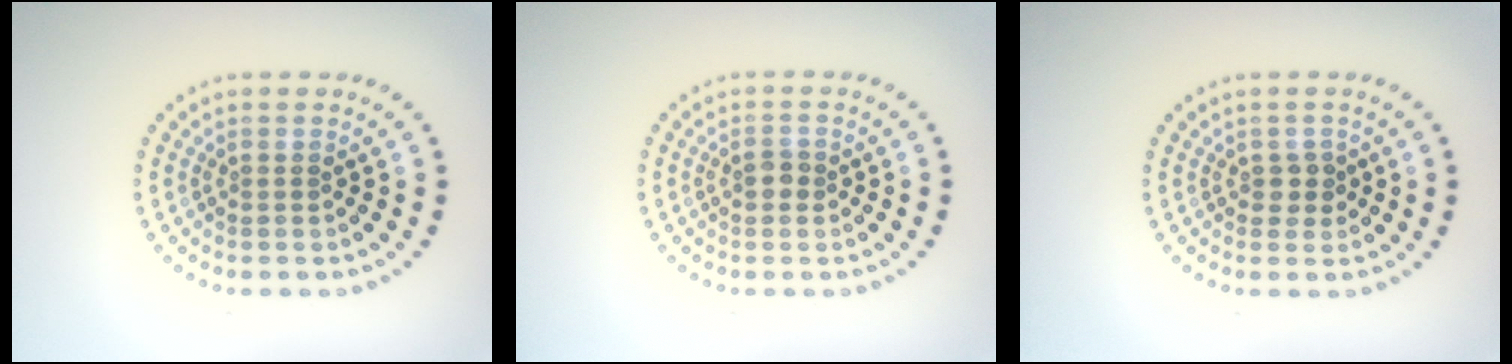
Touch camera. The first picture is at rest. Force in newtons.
{"total": 1.4, "press": 1.4, "slide": 0.1}
{"total": 1.4, "press": 1.3, "slide": 0.5}